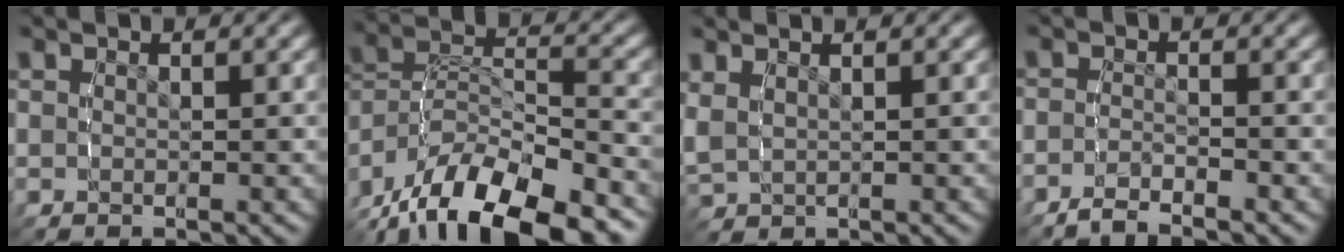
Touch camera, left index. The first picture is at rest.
{"total": 10.3, "force": [-4.4, 7.1, 6.0], "torque": [-0.129, -0.025, -0.064]}
{"total": 1.6, "force": [1.2, 0.9, 0.6], "torque": [-0.025, 0.002, 0.032]}
{"total": 3.0, "force": [-2.9, 0.7, 0.6], "torque": [-0.018, -0.006, -0.048]}